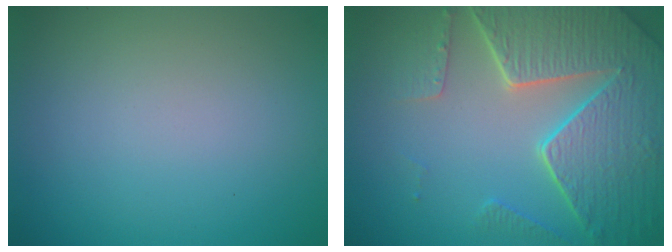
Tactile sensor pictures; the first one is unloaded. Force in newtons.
{"total": 8.2, "press": 6.1, "slide": 5.5}